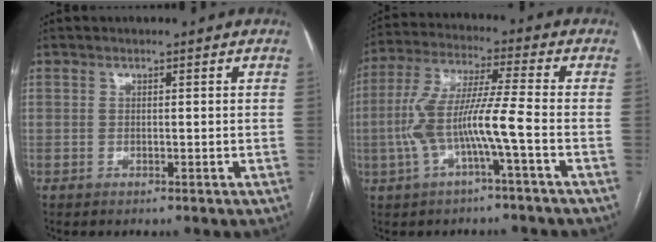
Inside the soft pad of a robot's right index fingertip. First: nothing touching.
{"total": 10.1, "force": [-2.8, 0.2, 9.7], "torque": [-0.208, 0.022, -0.055]}